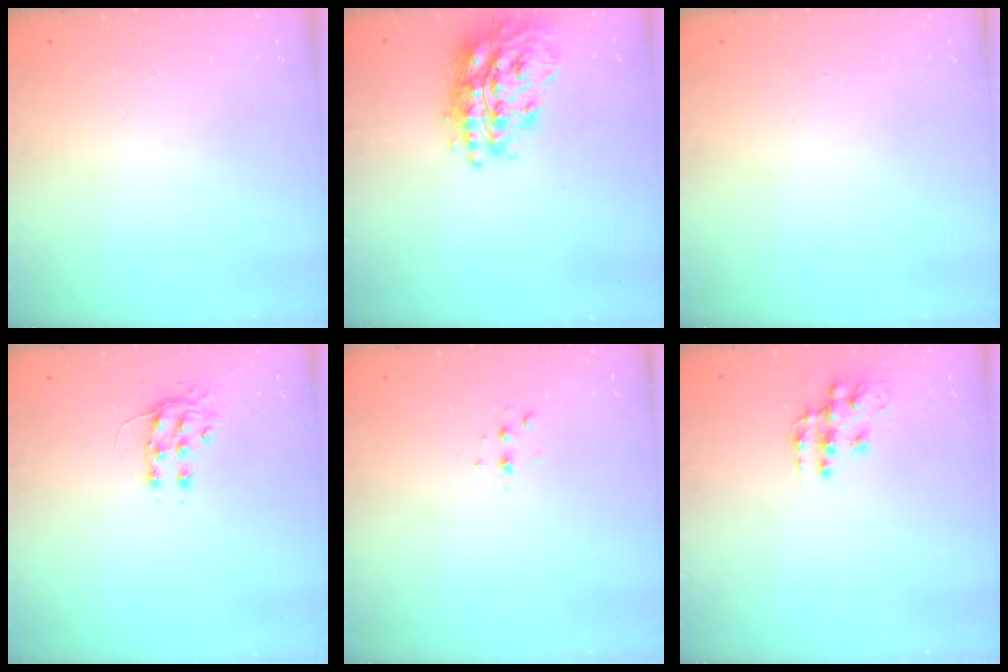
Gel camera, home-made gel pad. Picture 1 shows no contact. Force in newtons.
{"total": 19.6, "press": 19.5, "slide": 1.5}
{"total": 0.0}
{"total": 7.6, "press": 7.5, "slide": 0.9}
{"total": 2.8, "press": 2.8, "slide": 0.7}
{"total": 10.6, "press": 10.6, "slide": 0.6}